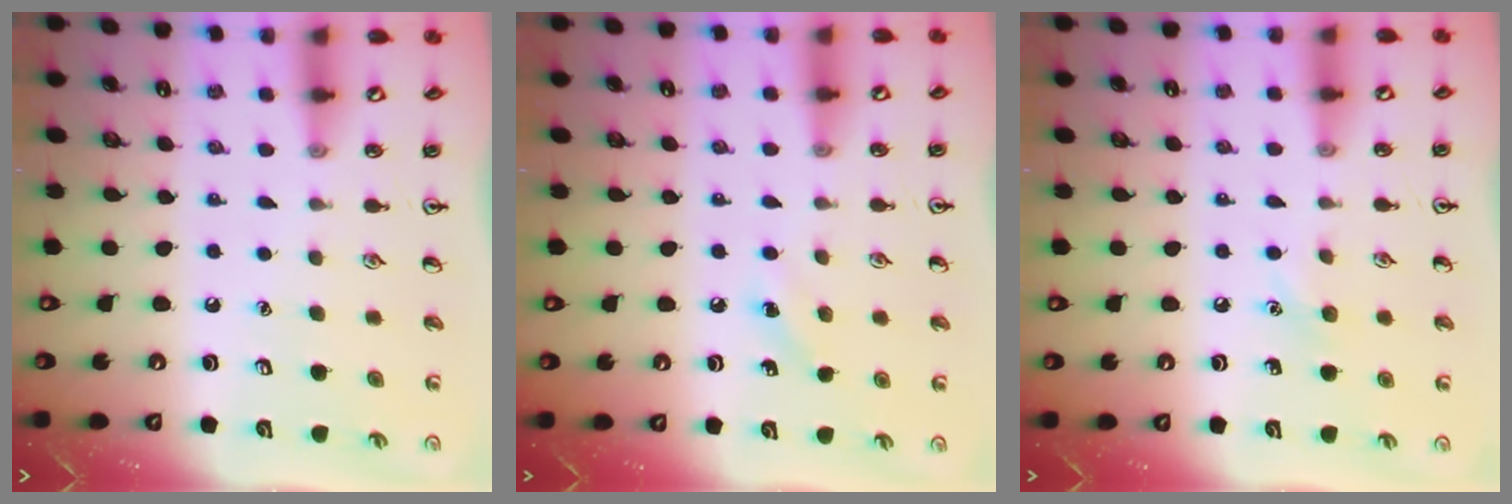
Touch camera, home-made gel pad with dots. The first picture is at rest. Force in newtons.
{"total": 6.7, "press": 6.2, "slide": 2.4}
{"total": 5.0, "press": 4.7, "slide": 1.5}